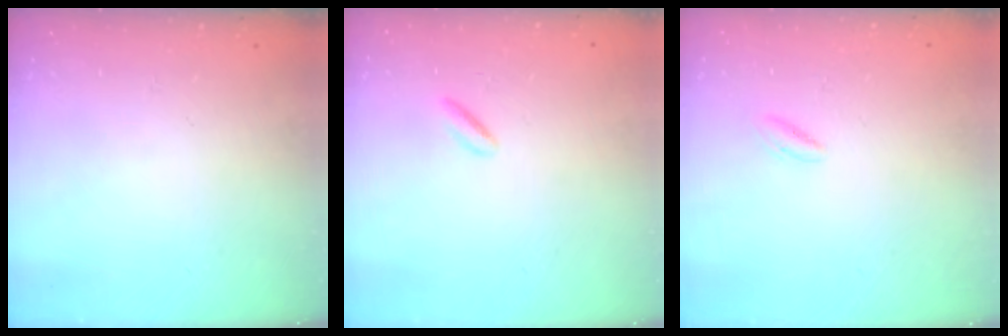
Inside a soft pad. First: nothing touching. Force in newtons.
{"total": 1.7, "press": 1.5, "slide": 0.7}
{"total": 1.1, "press": 0.9, "slide": 0.7}